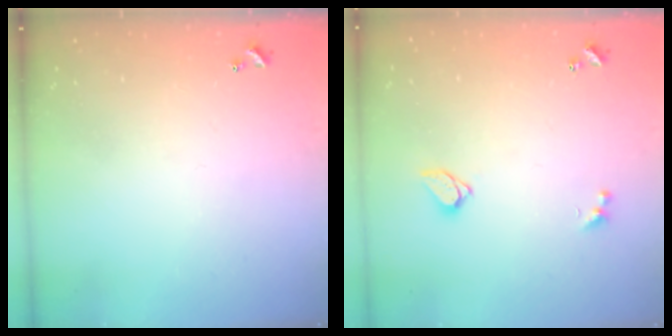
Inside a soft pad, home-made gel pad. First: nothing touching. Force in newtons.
{"total": 1.5, "press": 1.5, "slide": 0.3}